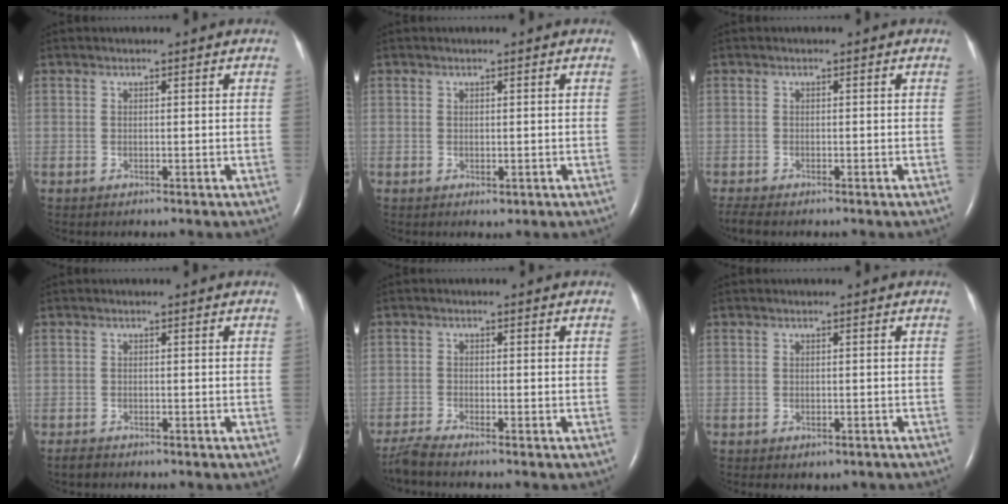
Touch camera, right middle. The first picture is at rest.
{"total": 0.8, "force": [-0.2, 0.6, 0.5], "torque": [-0.009, -0.002, 0.001]}
{"total": 2.8, "force": [-2.3, 0.7, 1.4], "torque": [-0.028, -0.009, -0.032]}
{"total": 1.0, "force": [-0.9, 0.3, 0.2], "torque": [-0.010, -0.001, -0.014]}
{"total": 3.5, "force": [-3.1, -0.5, 1.5], "torque": [-0.034, -0.014, -0.063]}
{"total": 1.6, "force": [-1.0, 0.9, 0.7], "torque": [-0.011, 0.000, -0.008]}